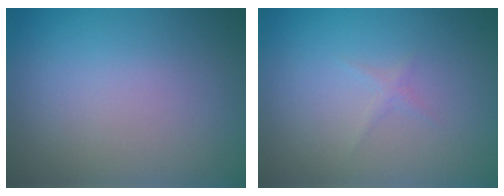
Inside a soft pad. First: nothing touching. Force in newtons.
{"total": 0.6, "press": 0.6, "slide": 0.0}